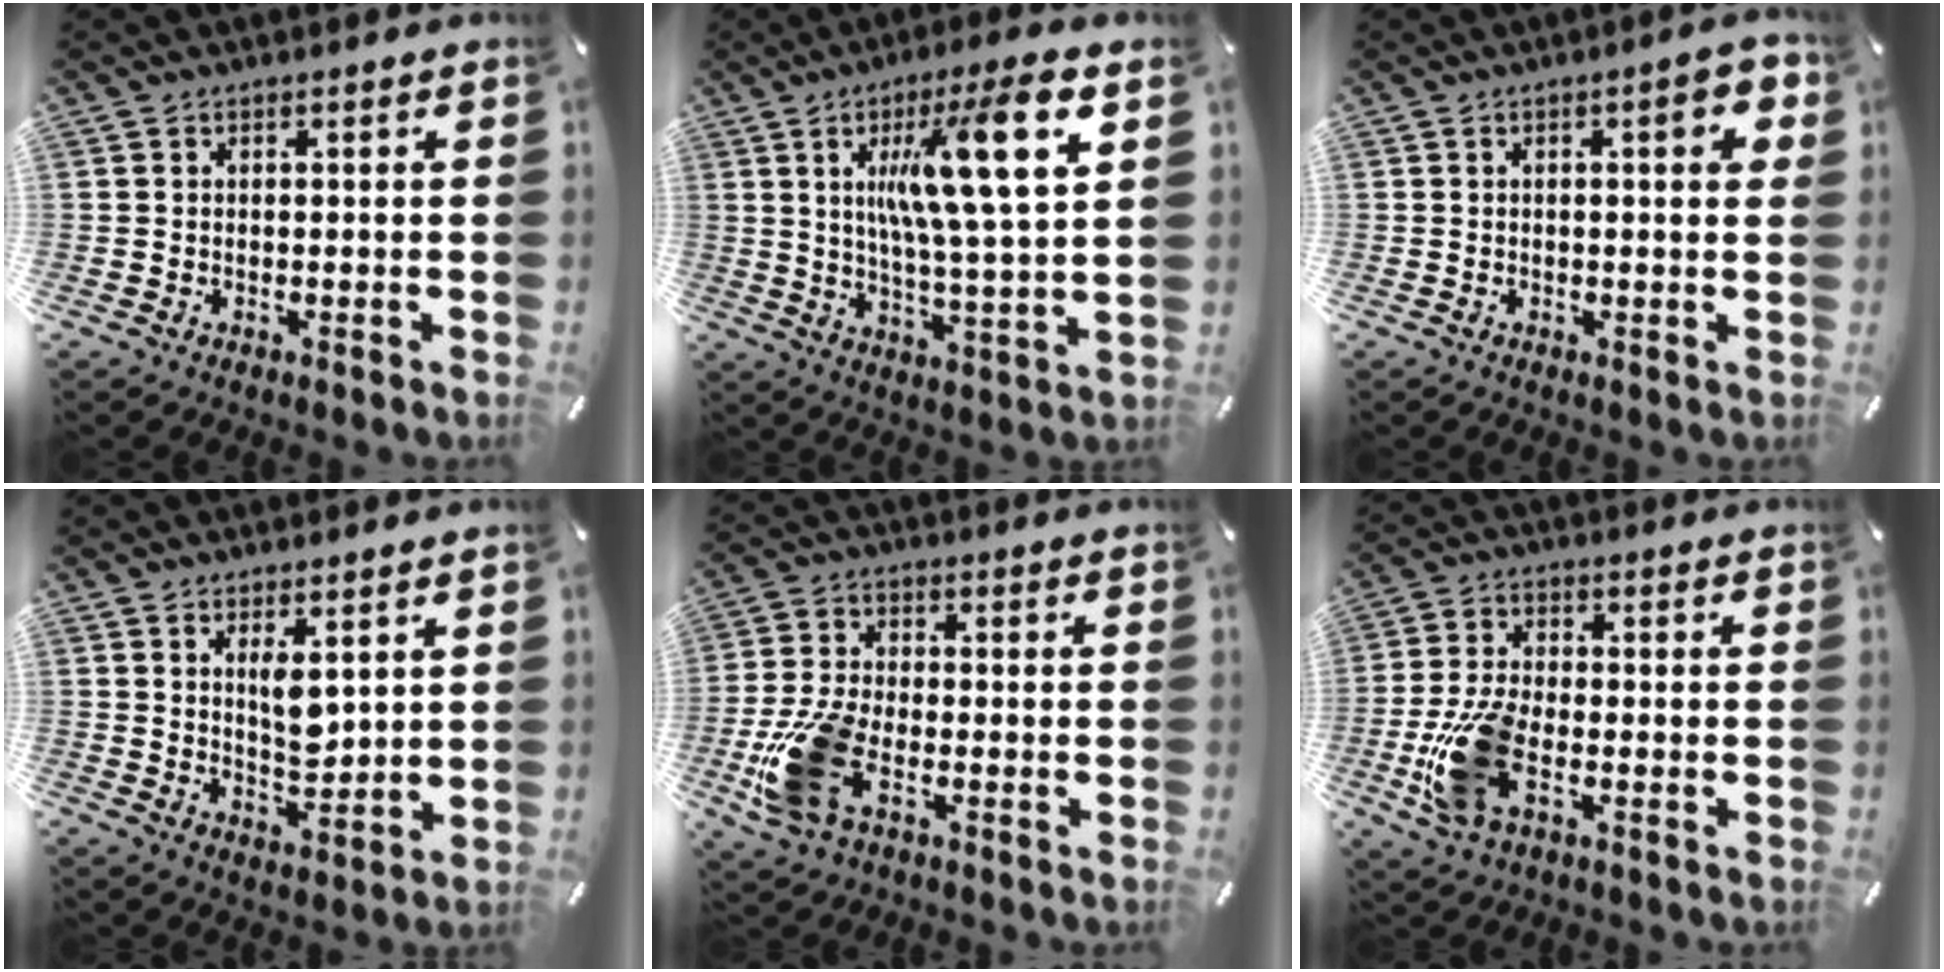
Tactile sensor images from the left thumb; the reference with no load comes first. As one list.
[{"total": 16.4, "force": [6.4, 2.9, 14.8], "torque": [-0.250, -0.016, 0.090]}, {"total": 5.4, "force": [1.5, 1.7, 4.9], "torque": [-0.063, -0.002, 0.017]}, {"total": 6.2, "force": [3.0, 2.7, 4.8], "torque": [-0.072, -0.023, 0.047]}, {"total": 12.5, "force": [-4.9, 6.8, 9.2], "torque": [-0.204, 0.004, -0.089]}, {"total": 12.4, "force": [-4.1, 6.3, 9.9], "torque": [-0.217, -0.003, -0.072]}]